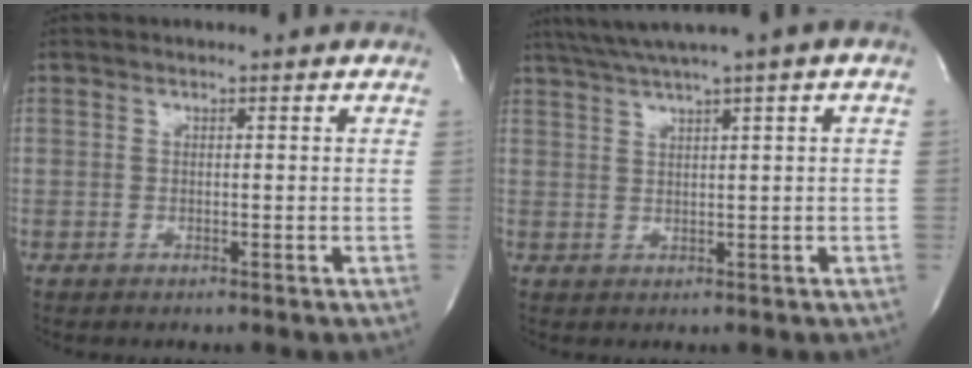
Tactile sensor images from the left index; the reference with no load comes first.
{"total": 6.1, "force": [3.9, -0.9, 4.6], "torque": [-0.083, 0.024, 0.070]}